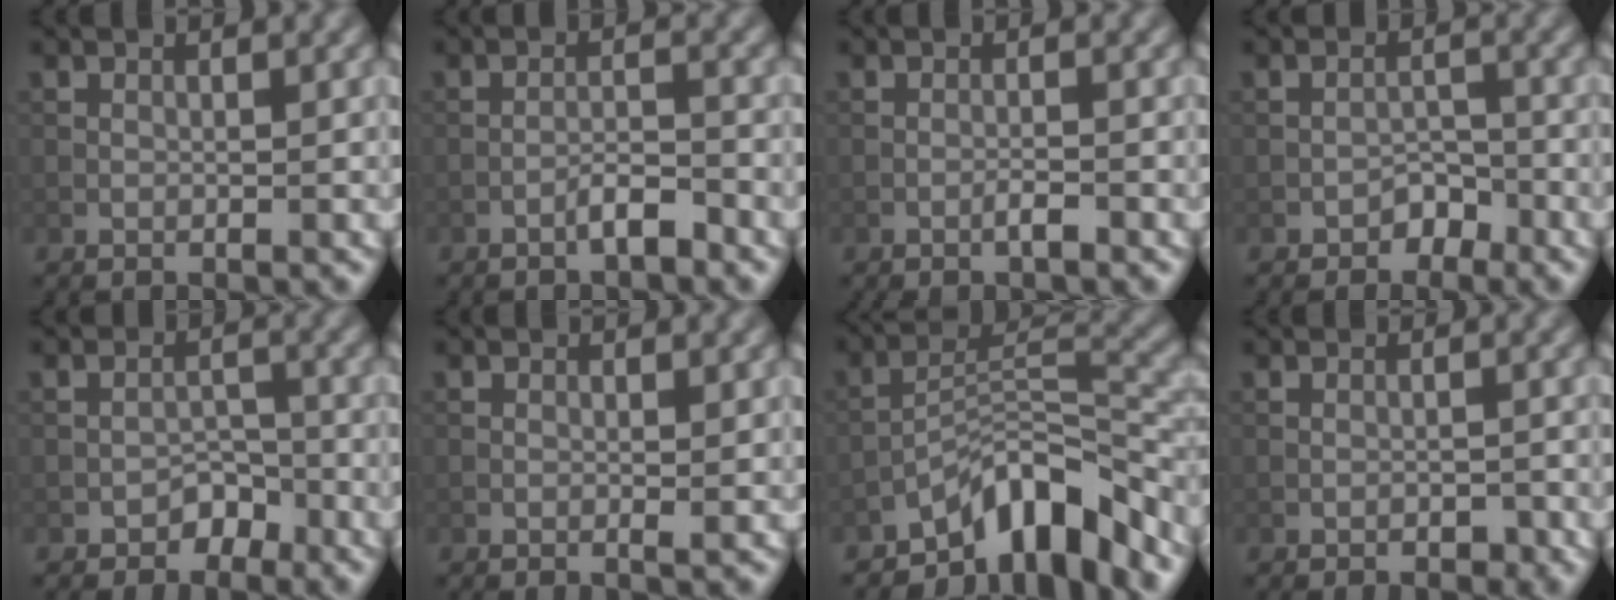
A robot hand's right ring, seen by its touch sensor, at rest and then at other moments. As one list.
[{"total": 2.2, "force": [-1.6, 0.3, 1.5], "torque": [-0.024, 0.009, -0.030]}, {"total": 1.1, "force": [-0.7, 0.0, 0.8], "torque": [-0.014, 0.004, -0.015]}, {"total": 1.8, "force": [-1.4, 1.1, 0.6], "torque": [-0.002, 0.008, -0.024]}, {"total": 2.1, "force": [-1.5, 1.3, 0.6], "torque": [0.000, 0.009, -0.025]}, {"total": 0.5, "force": [-0.1, 0.2, 0.5], "torque": [-0.011, -0.004, -0.003]}, {"total": 7.8, "force": [-6.0, 2.3, 4.4], "torque": [-0.054, 0.011, -0.109]}, {"total": 0.9, "force": [-0.6, 0.5, 0.5], "torque": [-0.006, 0.001, -0.010]}]